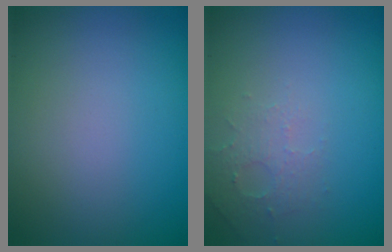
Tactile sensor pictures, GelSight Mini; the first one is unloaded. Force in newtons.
{"total": 1.8, "press": 1.7, "slide": 0.4}